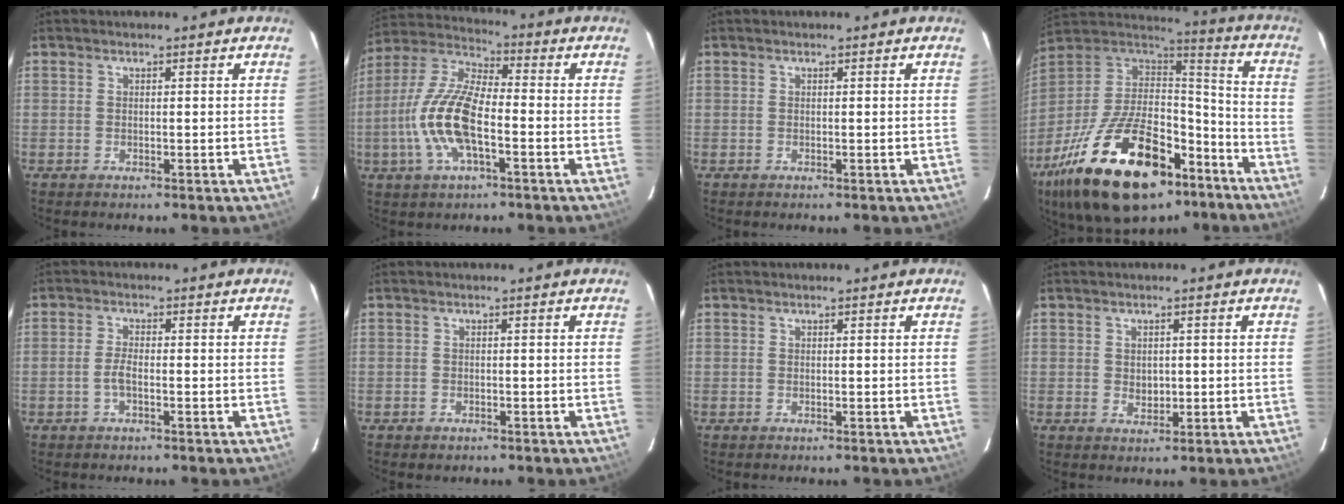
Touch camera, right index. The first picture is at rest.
{"total": 14.5, "force": [-3.8, 5.4, 12.9], "torque": [-0.272, 0.002, -0.080]}
{"total": 0.0}
{"total": 32.0, "force": [-18.8, 15.0, 21.1], "torque": [-0.401, -0.011, -0.290]}
{"total": 2.6, "force": [-1.0, 0.8, 2.2], "torque": [-0.049, 0.002, -0.020]}
{"total": 1.2, "force": [-0.7, 0.9, 0.2], "torque": [-0.006, 0.001, -0.009]}
{"total": 0.0}
{"total": 2.7, "force": [-0.1, 2.1, 1.6], "torque": [-0.023, 0.001, 0.003]}